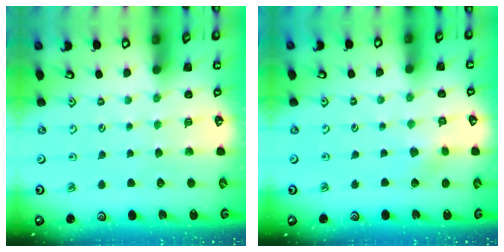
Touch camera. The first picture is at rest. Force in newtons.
{"total": 3.7, "press": 3.7, "slide": 0.4}